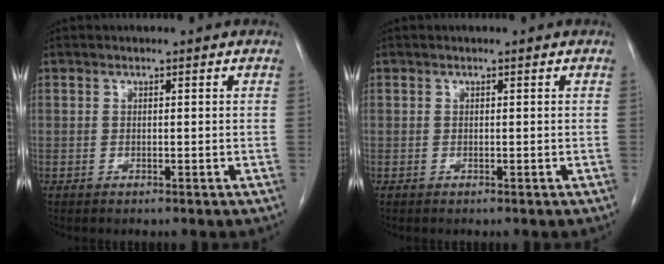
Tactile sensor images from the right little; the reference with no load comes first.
{"total": 0.0}